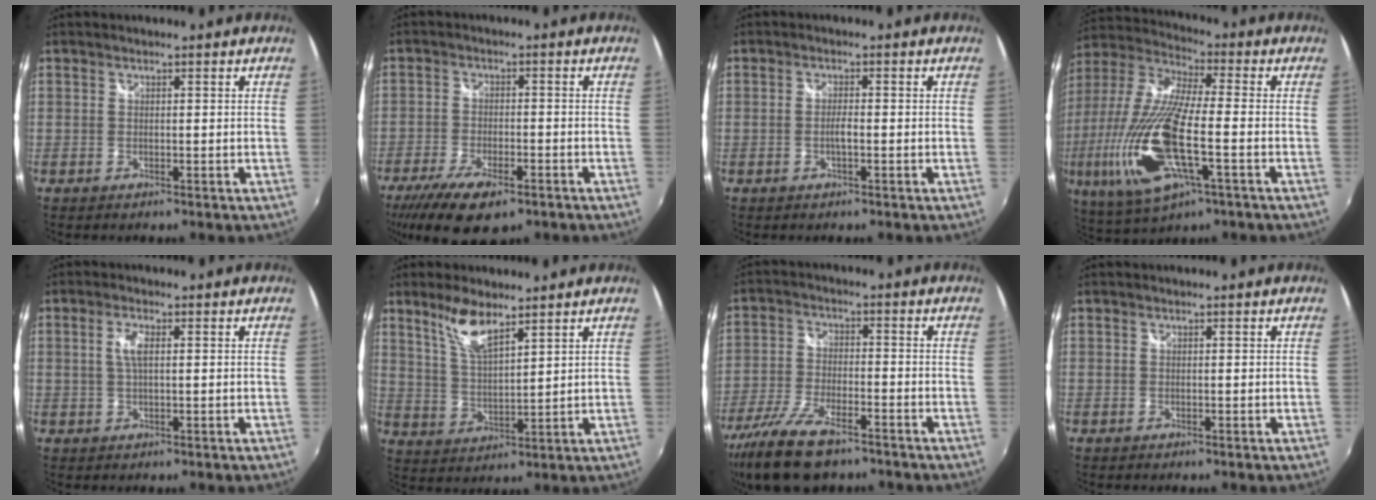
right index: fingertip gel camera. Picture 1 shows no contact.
{"total": 13.1, "force": [-8.7, 4.7, 8.6], "torque": [-0.192, -0.043, -0.147]}
{"total": 1.9, "force": [-0.7, 0.2, 1.8], "torque": [-0.035, 0.000, -0.014]}
{"total": 23.3, "force": [-6.7, 6.9, 21.2], "torque": [-0.445, -0.044, -0.127]}
{"total": 2.8, "force": [0.5, 0.8, 2.7], "torque": [-0.054, 0.002, 0.010]}
{"total": 7.7, "force": [5.4, 2.0, 5.1], "torque": [-0.100, 0.002, 0.112]}
{"total": 14.1, "force": [-10.4, 5.0, 8.2], "torque": [-0.191, -0.035, -0.194]}
{"total": 0.0}